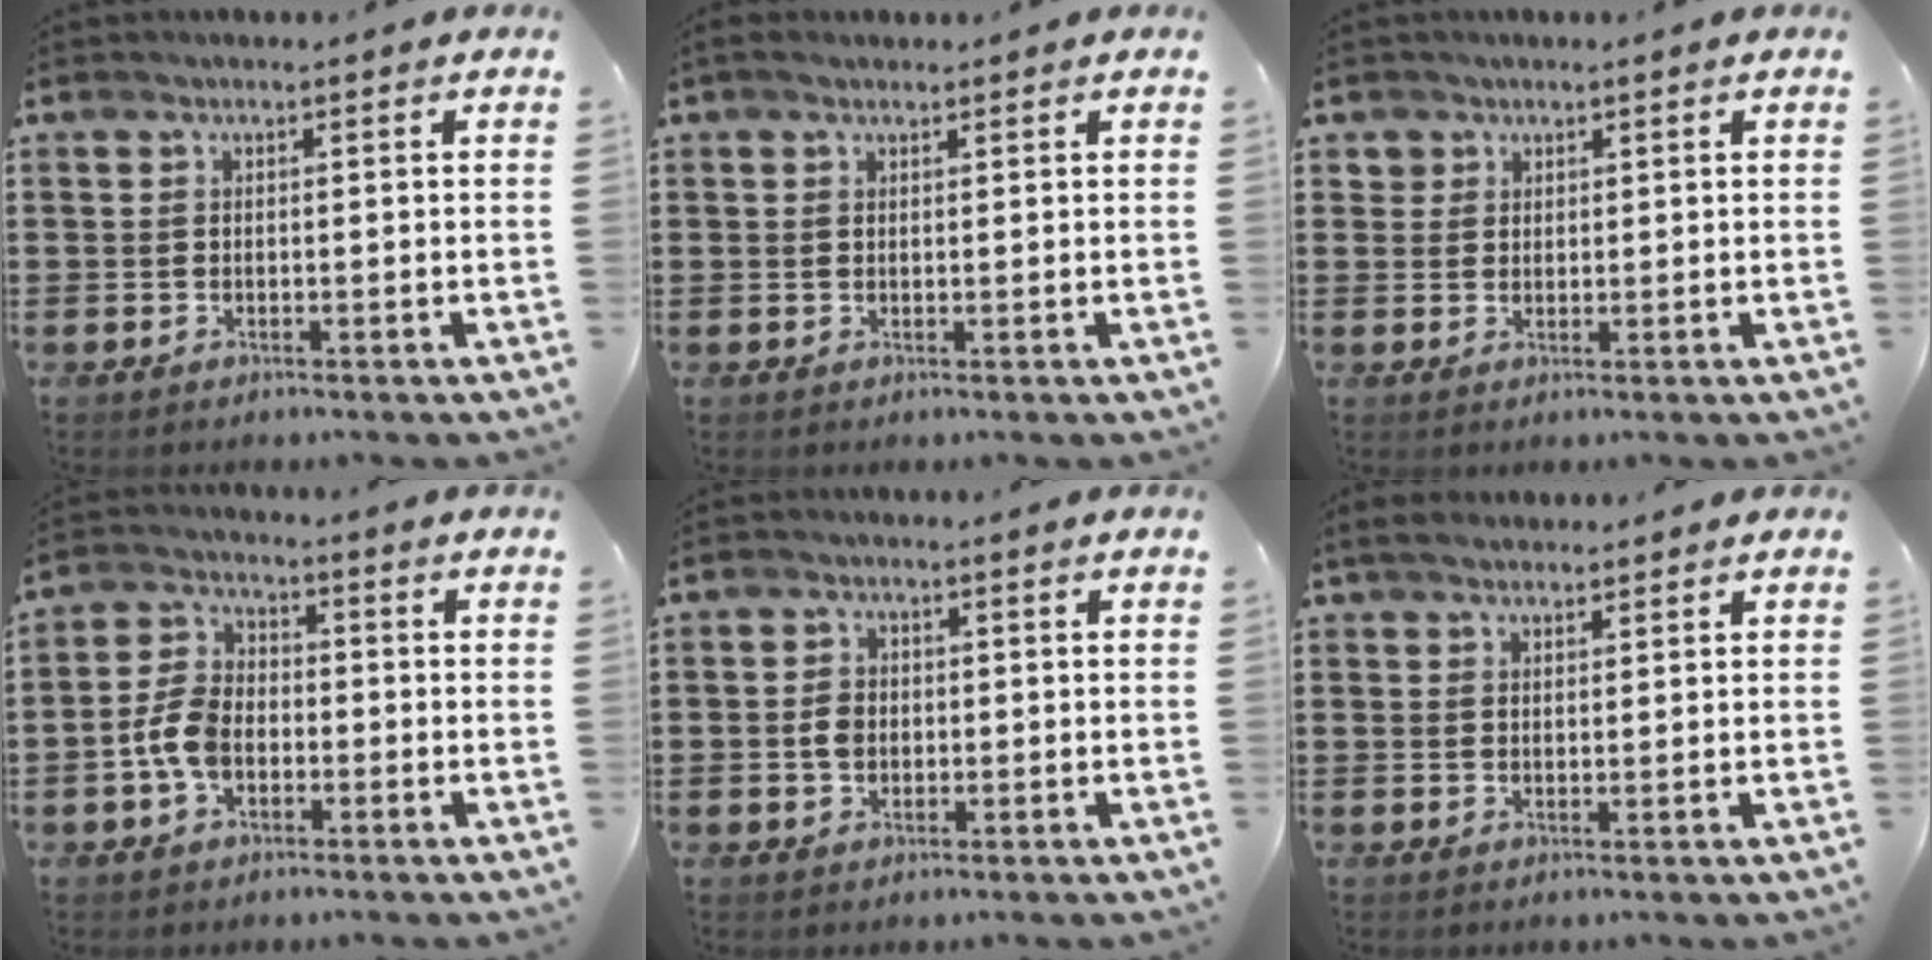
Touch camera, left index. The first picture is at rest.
{"total": 1.1, "force": [0.8, 0.4, 0.6], "torque": [-0.012, 0.004, 0.015]}
{"total": 2.0, "force": [1.3, 1.5, 0.1], "torque": [-0.009, 0.006, 0.025]}
{"total": 6.1, "force": [-1.7, 4.0, 4.3], "torque": [-0.119, -0.001, -0.042]}
{"total": 2.7, "force": [0.0, 2.1, 1.7], "torque": [-0.037, 0.005, -0.002]}
{"total": 2.4, "force": [2.1, 0.9, 0.8], "torque": [-0.021, 0.007, 0.039]}